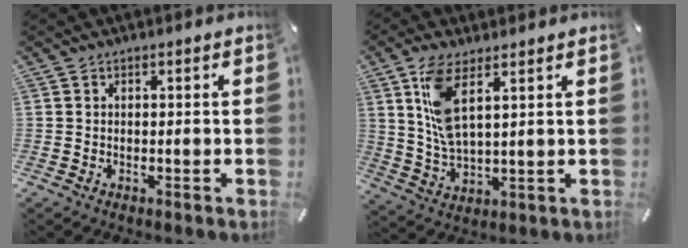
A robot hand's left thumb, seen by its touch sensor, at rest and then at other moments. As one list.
[{"total": 9.6, "force": [4.7, 3.7, 7.6], "torque": [-0.170, -0.006, 0.084]}]